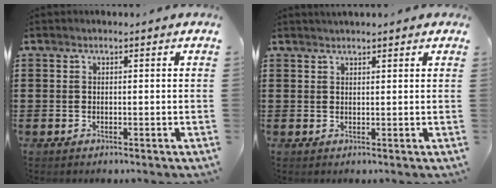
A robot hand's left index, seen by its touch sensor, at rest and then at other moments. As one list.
[{"total": 1.2, "force": [1.1, 0.1, 0.4], "torque": [-0.010, 0.002, 0.021]}]